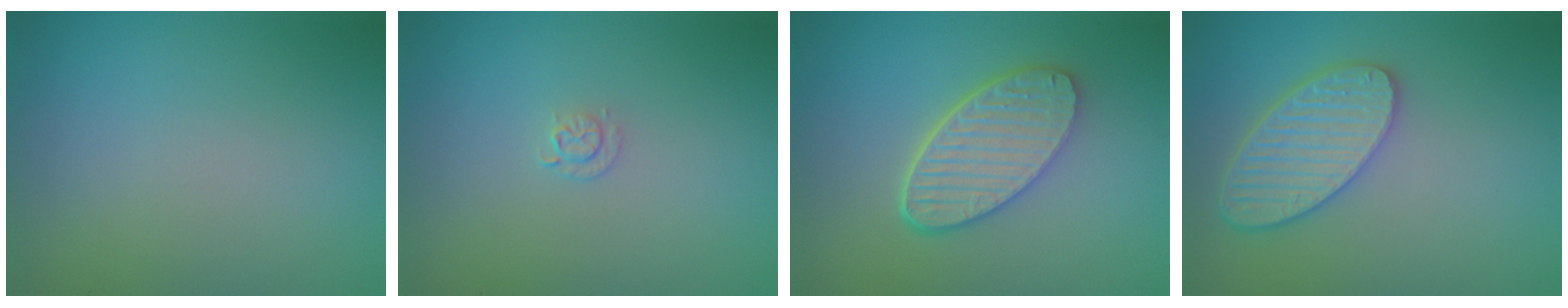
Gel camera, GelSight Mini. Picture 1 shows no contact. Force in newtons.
{"total": 0.9, "press": 0.6, "slide": 0.6}
{"total": 5.7, "press": 4.5, "slide": 3.5}
{"total": 5.3, "press": 4.7, "slide": 2.5}